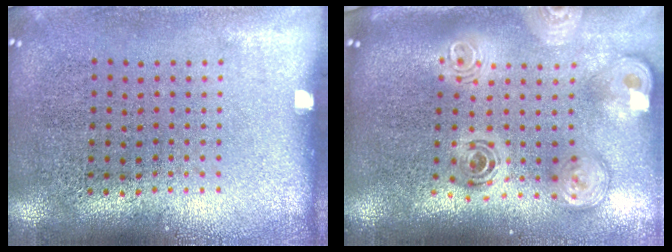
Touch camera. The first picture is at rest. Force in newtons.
{"total": 3.0, "press": 2.0, "slide": 2.1}